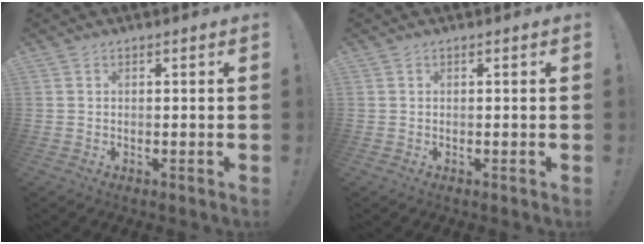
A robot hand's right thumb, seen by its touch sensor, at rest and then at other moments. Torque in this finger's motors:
{"motor_torque": [0.00, 0.00, 0.00, -0.02, 0.00]}